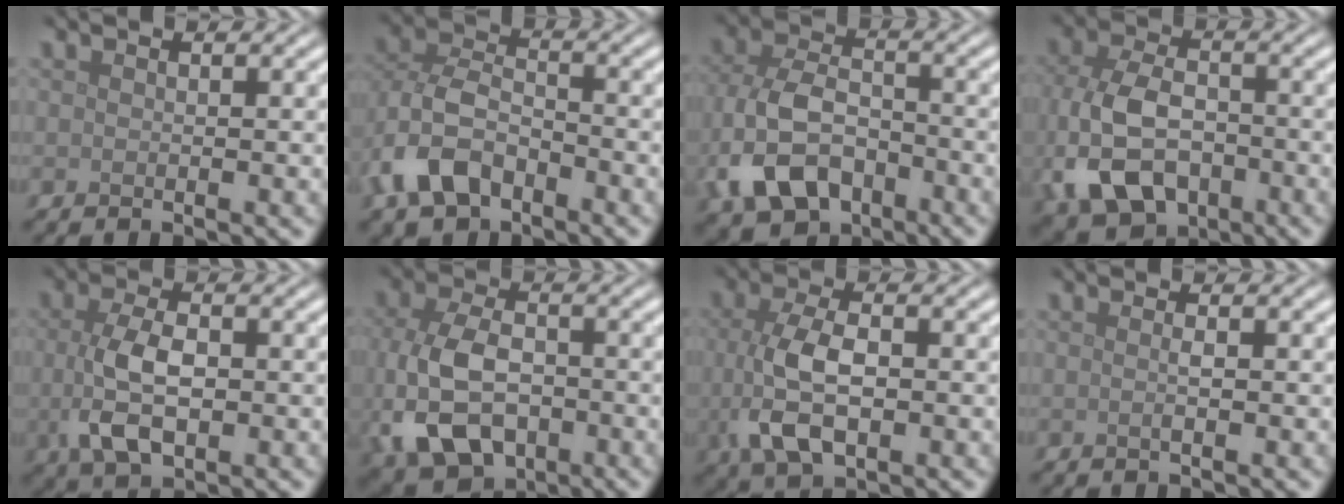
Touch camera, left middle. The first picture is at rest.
{"total": 5.9, "force": [-2.8, 3.9, 3.5], "torque": [-0.077, -0.004, -0.063]}
{"total": 7.8, "force": [-3.4, 5.0, 4.8], "torque": [-0.107, -0.002, -0.072]}
{"total": 8.5, "force": [-3.0, 5.6, 5.6], "torque": [-0.129, -0.016, -0.060]}
{"total": 5.3, "force": [-0.6, 2.9, 4.3], "torque": [-0.098, -0.008, -0.009]}
{"total": 8.7, "force": [-2.7, 5.7, 5.9], "torque": [-0.136, -0.020, -0.053]}
{"total": 5.9, "force": [-0.7, 3.2, 4.9], "torque": [-0.112, -0.009, -0.012]}
{"total": 0.8, "force": [0.0, 0.2, 0.8], "torque": [-0.013, -0.001, -0.003]}